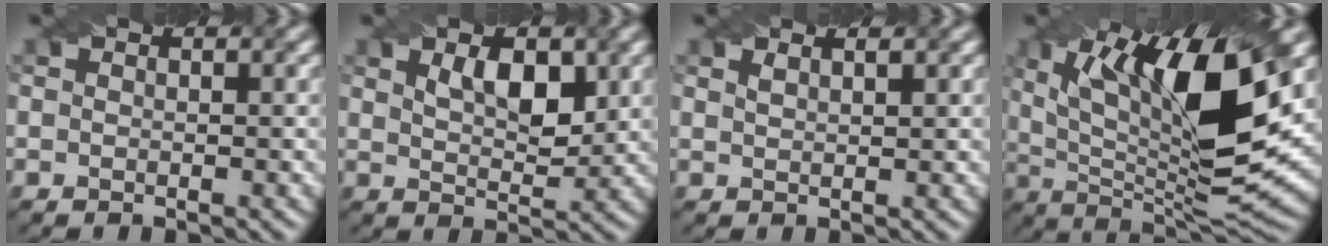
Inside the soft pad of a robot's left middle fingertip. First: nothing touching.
{"total": 3.9, "force": [1.6, 1.8, 3.1], "torque": [-0.054, -0.001, 0.030]}
{"total": 1.3, "force": [1.1, 0.4, 0.7], "torque": [-0.008, 0.001, 0.008]}
{"total": 15.1, "force": [4.8, 4.4, 13.6], "torque": [-0.232, -0.007, 0.084]}